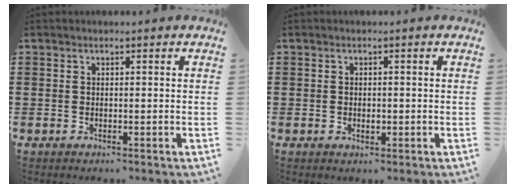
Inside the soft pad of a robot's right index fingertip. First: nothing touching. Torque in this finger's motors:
{"motor_torque": [-0.21, 1.78, -0.02, -0.01]}